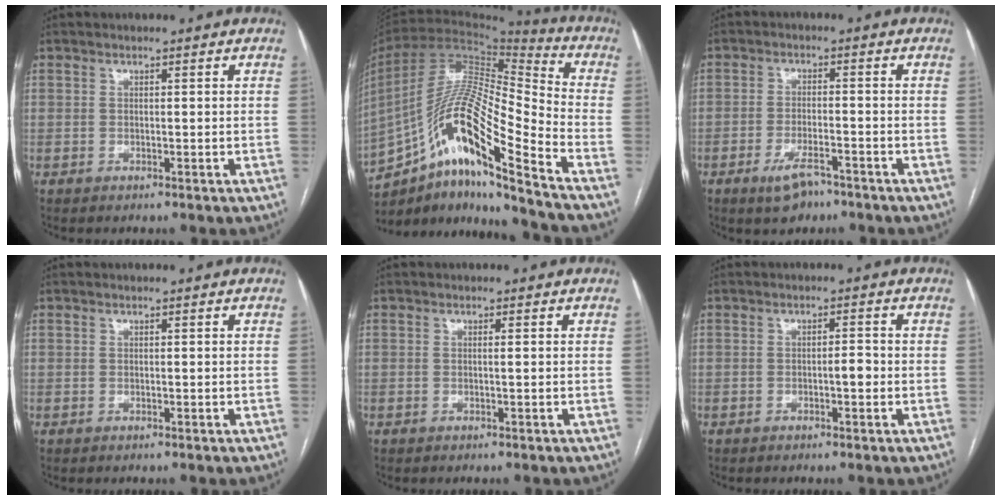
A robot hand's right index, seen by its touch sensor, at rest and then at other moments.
{"total": 18.3, "force": [-11.0, 1.3, 14.5], "torque": [-0.287, 0.007, -0.197]}
{"total": 4.8, "force": [-3.3, 1.8, 3.0], "torque": [-0.061, -0.002, -0.052]}
{"total": 0.0}
{"total": 0.5, "force": [0.1, -0.1, 0.5], "torque": [-0.007, 0.001, 0.000]}
{"total": 1.9, "force": [-0.6, 0.5, 1.8], "torque": [-0.026, 0.003, -0.010]}